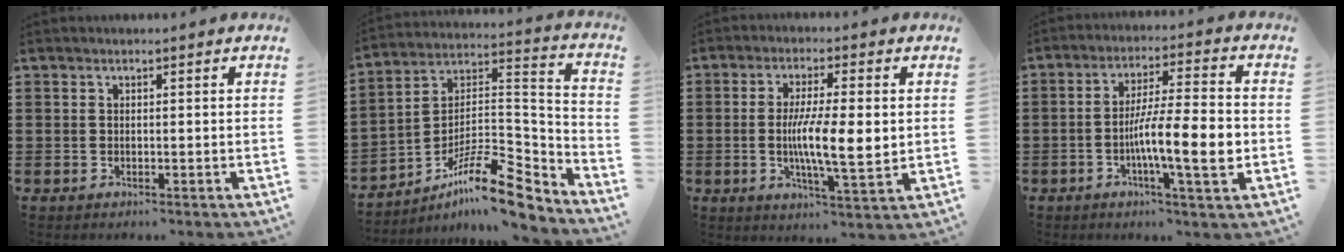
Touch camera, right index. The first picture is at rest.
{"total": 12.6, "force": [-9.4, 3.2, 7.8], "torque": [-0.130, 0.020, -0.177]}
{"total": 8.6, "force": [-0.1, 2.0, 8.4], "torque": [-0.141, -0.002, -0.003]}
{"total": 11.3, "force": [-2.4, 1.8, 10.9], "torque": [-0.179, 0.001, -0.043]}